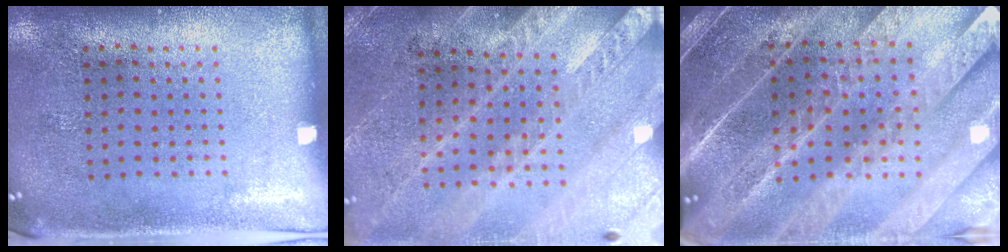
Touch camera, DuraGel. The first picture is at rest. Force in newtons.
{"total": 3.0, "press": 2.7, "slide": 1.3}
{"total": 5.6, "press": 4.7, "slide": 3.0}